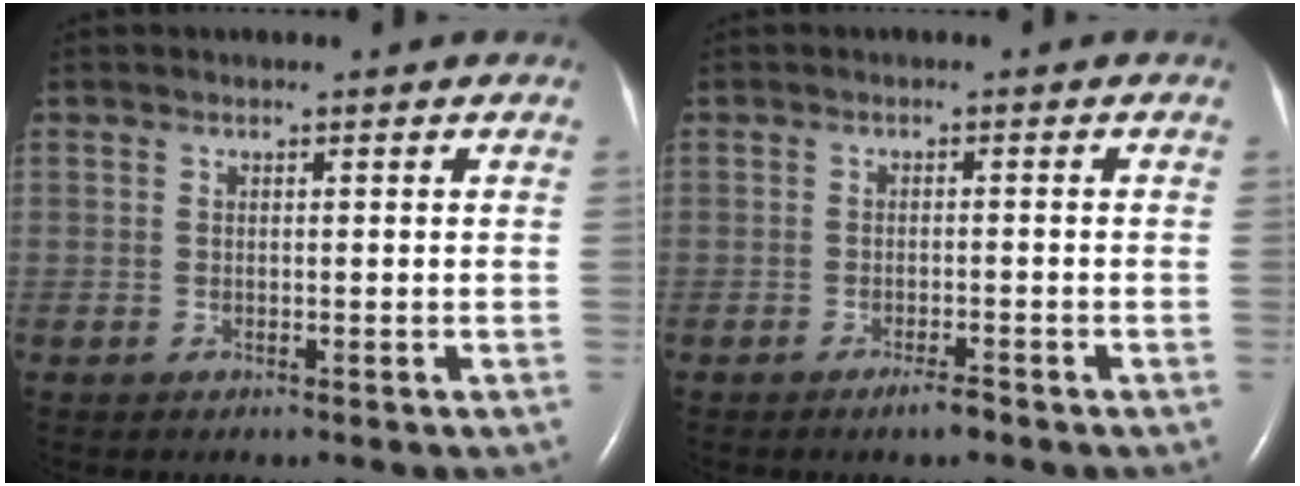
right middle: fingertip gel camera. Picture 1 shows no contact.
{"total": 2.1, "force": [-1.6, 0.2, 1.3], "torque": [-0.027, -0.003, -0.027]}